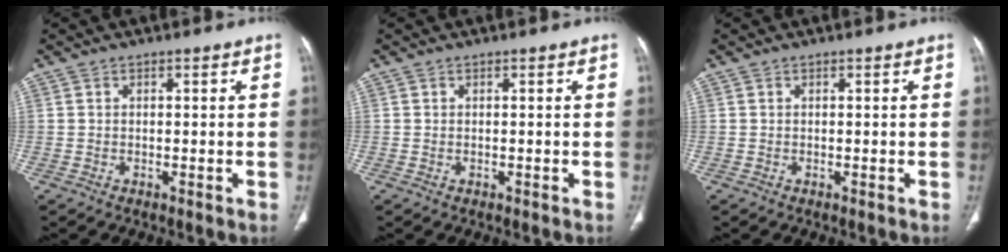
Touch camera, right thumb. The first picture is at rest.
{"total": 0.0}
{"total": 0.0}